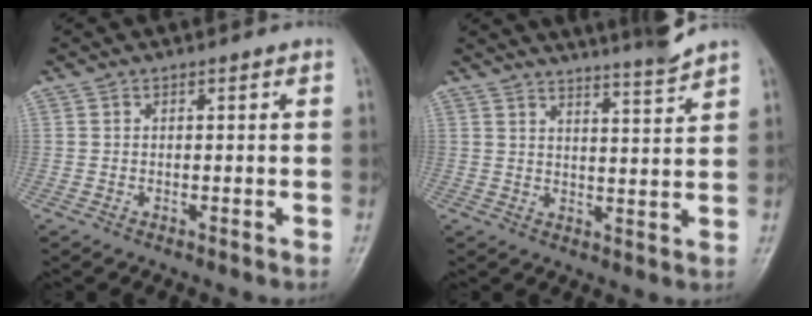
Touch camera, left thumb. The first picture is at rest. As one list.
[{"total": 8.6, "force": [7.8, -0.4, 3.5], "torque": [-0.043, -0.045, 0.110]}]